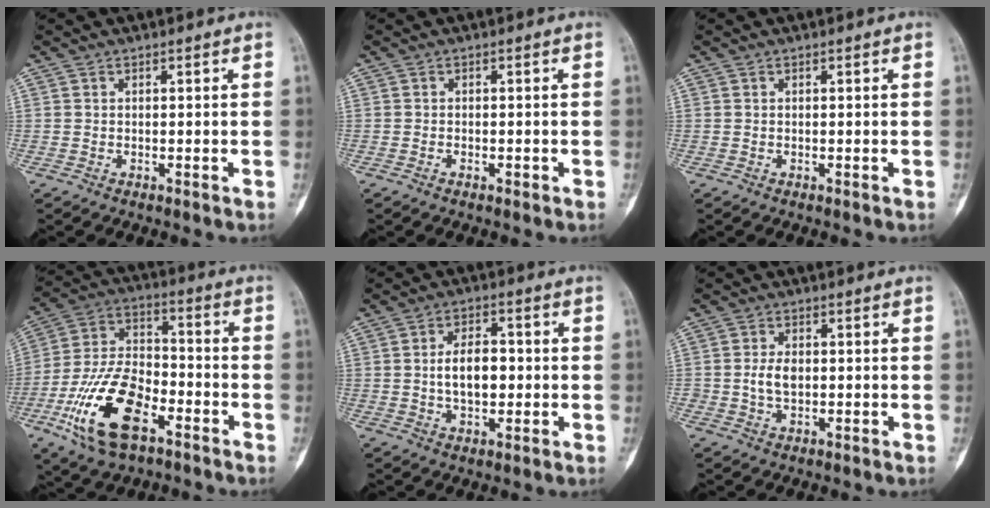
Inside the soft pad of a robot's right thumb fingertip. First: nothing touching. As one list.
[{"total": 0.9, "force": [-0.5, 0.4, 0.5], "torque": [-0.009, 0.006, -0.009]}, {"total": 0.0}, {"total": 18.7, "force": [-8.5, 9.3, 13.8], "torque": [-0.258, 0.042, -0.156]}, {"total": 7.9, "force": [-0.3, 4.6, 6.4], "torque": [-0.096, 0.011, -0.007]}, {"total": 4.0, "force": [-0.3, 2.5, 3.1], "torque": [-0.058, 0.006, -0.006]}]